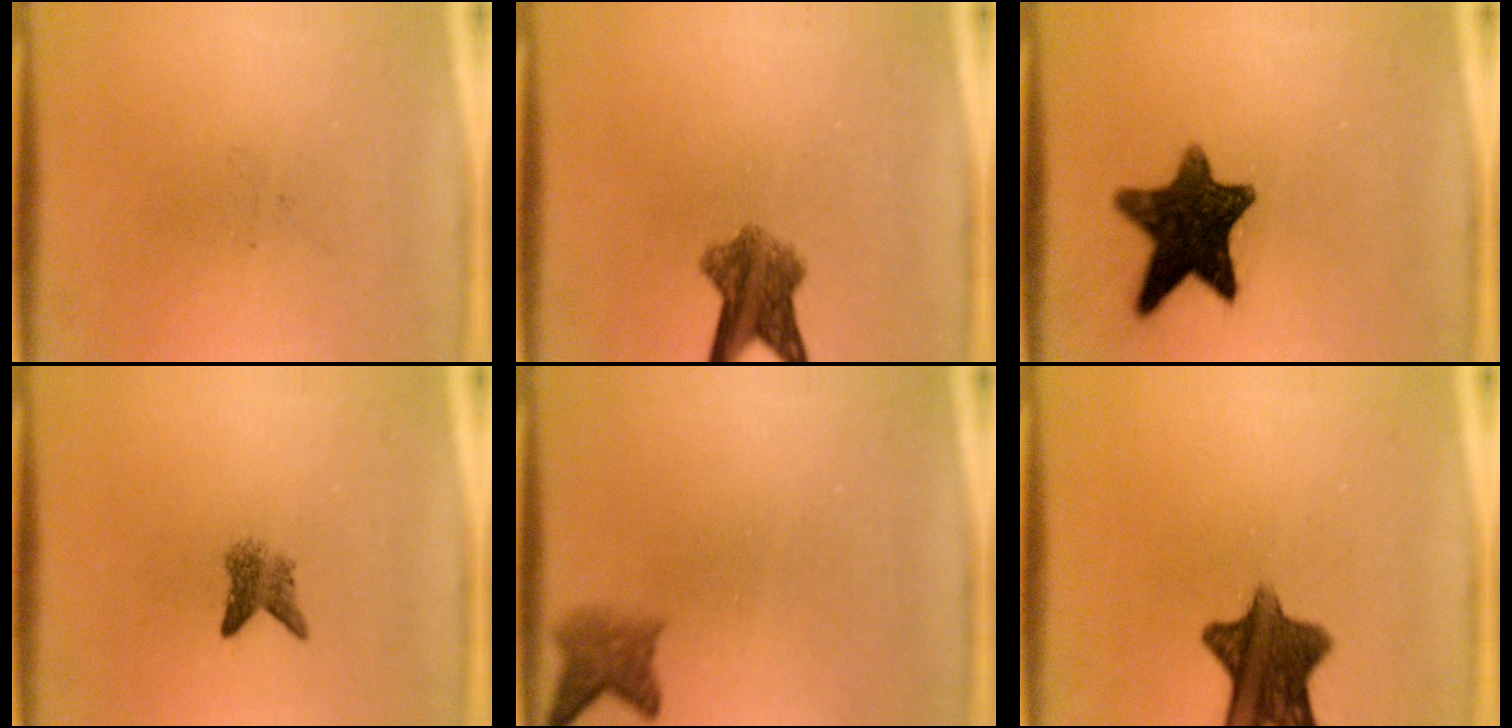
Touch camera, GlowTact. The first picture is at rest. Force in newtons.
{"total": 6.1}
{"total": 12.2}
{"total": 2.6}
{"total": 2.9}
{"total": 10.5}